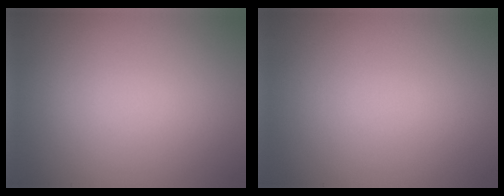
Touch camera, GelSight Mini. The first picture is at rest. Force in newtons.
{"total": 0.0}